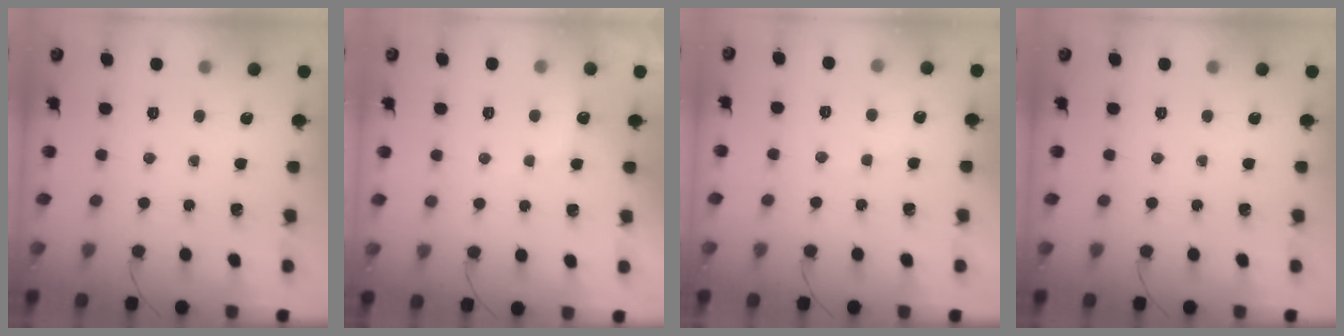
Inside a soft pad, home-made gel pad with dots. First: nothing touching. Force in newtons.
{"total": 5.3, "press": 5.2, "slide": 1.0}
{"total": 3.6, "press": 3.4, "slide": 0.9}
{"total": 0.0}